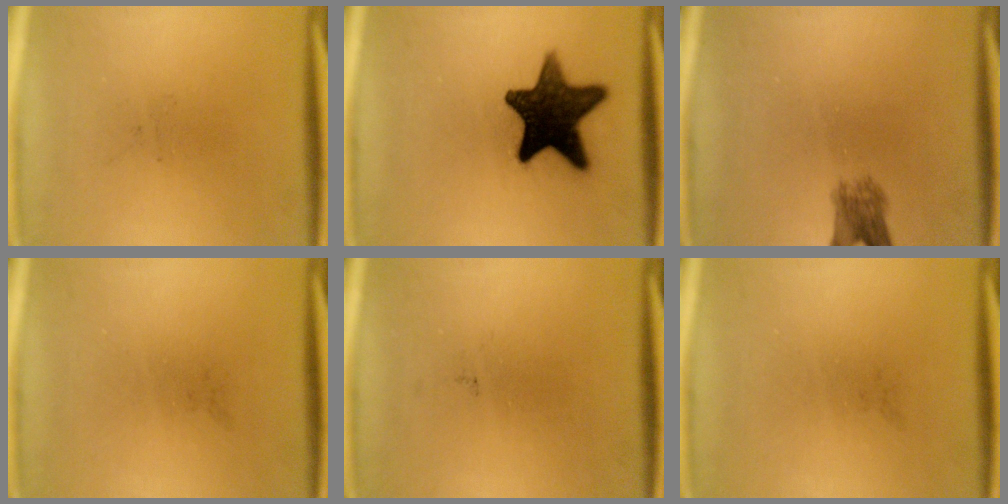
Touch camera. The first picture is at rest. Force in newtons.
{"total": 15.6}
{"total": 3.4}
{"total": 0.0}
{"total": 0.0}
{"total": 0.0}